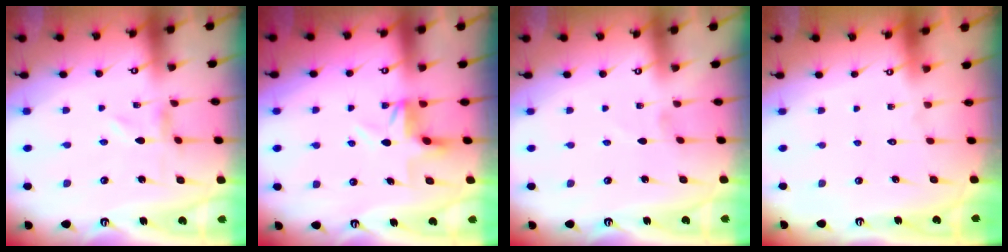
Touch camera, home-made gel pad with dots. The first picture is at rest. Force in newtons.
{"total": 4.2, "press": 4.2, "slide": 0.3}
{"total": 1.0, "press": 1.0, "slide": 0.1}
{"total": 1.5, "press": 1.5, "slide": 0.1}